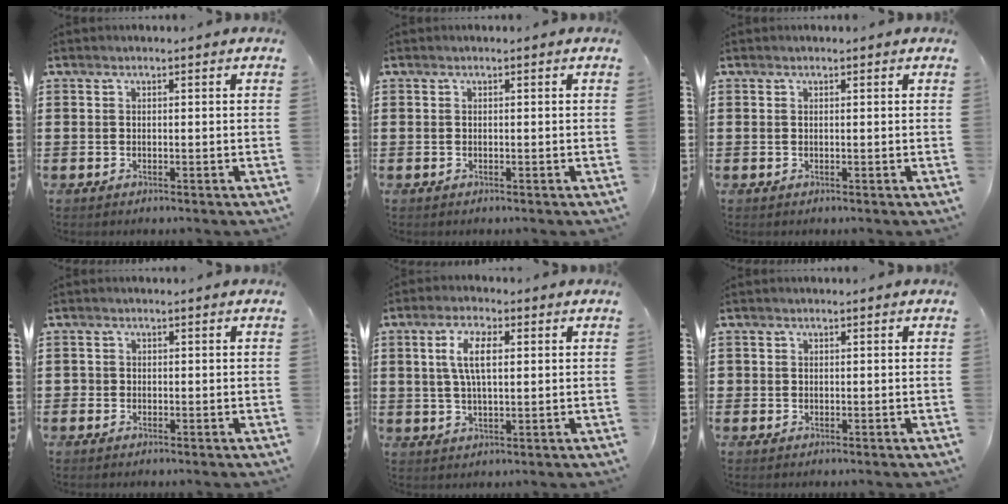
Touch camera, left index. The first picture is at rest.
{"total": 0.0}
{"total": 0.0}
{"total": 0.8, "force": [-0.2, 0.7, 0.2], "torque": [-0.005, 0.003, -0.006]}
{"total": 6.0, "force": [1.4, 2.4, 5.4], "torque": [-0.119, 0.009, 0.019]}
{"total": 0.6, "force": [0.0, 0.6, 0.0], "torque": [-0.002, 0.005, -0.001]}